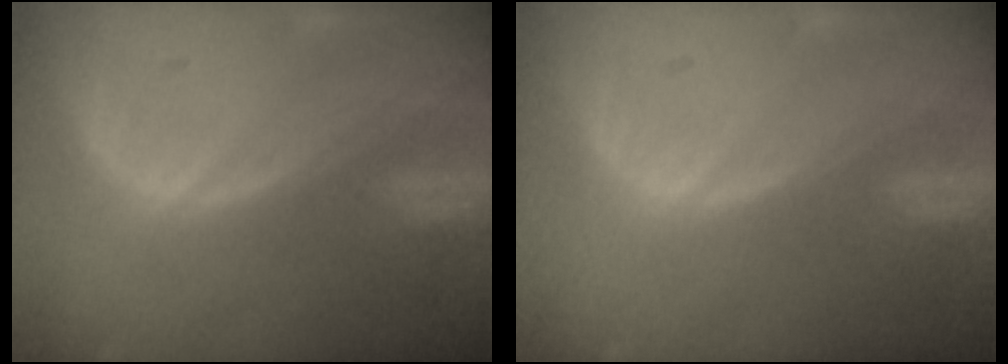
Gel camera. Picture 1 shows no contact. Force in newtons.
{"total": 0.0}